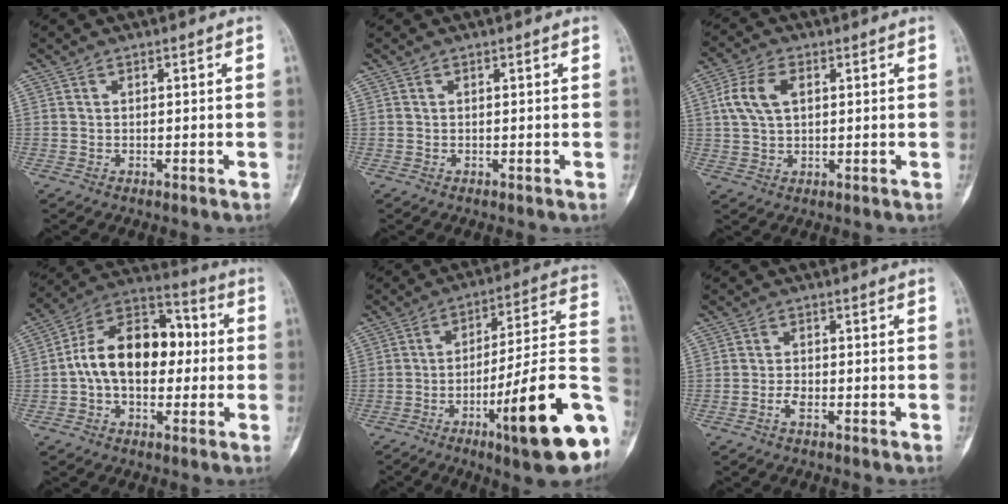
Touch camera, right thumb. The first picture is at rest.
{"total": 0.0}
{"total": 7.4, "force": [1.9, 4.4, 5.6], "torque": [-0.120, 0.009, 0.037]}
{"total": 17.0, "force": [0.0, 11.0, 12.9], "torque": [-0.180, 0.046, -0.011]}
{"total": 22.4, "force": [-8.5, 3.6, 20.4], "torque": [-0.250, 0.036, -0.124]}
{"total": 2.1, "force": [-1.2, 0.9, 1.5], "torque": [-0.031, 0.007, -0.026]}